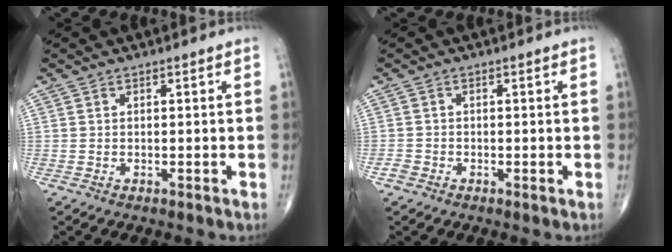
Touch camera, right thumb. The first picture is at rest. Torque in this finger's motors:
{"motor_torque": [-0.11, 0.69, -0.27, -0.08, 0.01]}